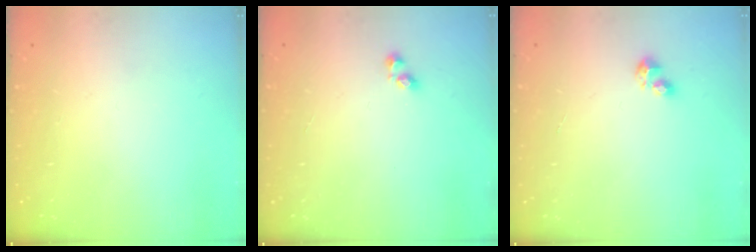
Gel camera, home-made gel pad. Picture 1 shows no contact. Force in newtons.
{"total": 2.9, "press": 2.6, "slide": 1.3}
{"total": 3.6, "press": 3.6, "slide": 0.5}